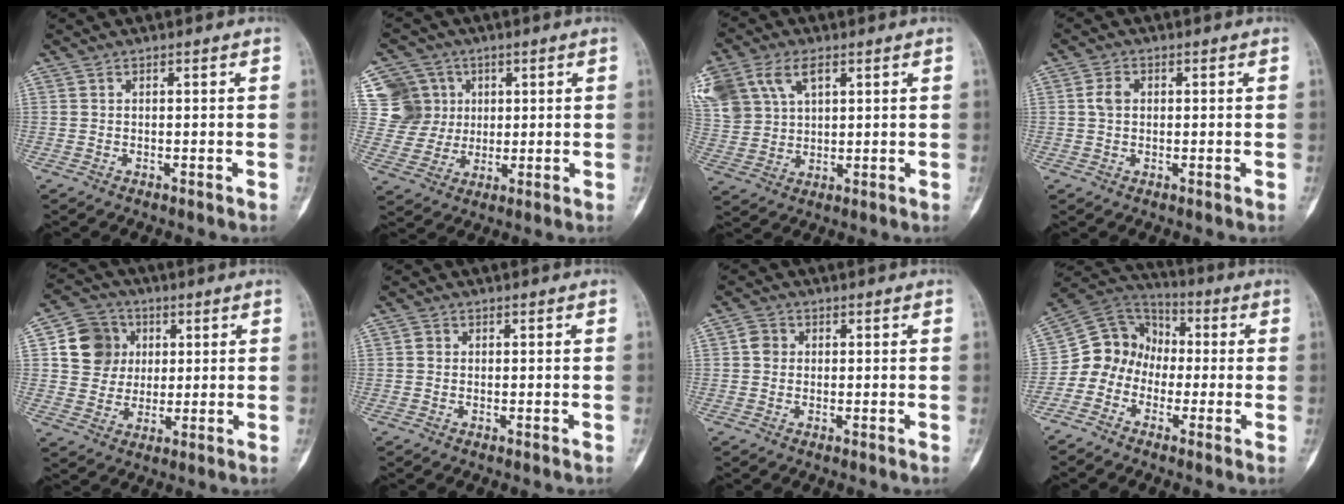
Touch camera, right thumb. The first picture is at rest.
{"total": 11.2, "force": [3.6, 10.5, 2.0], "torque": [0.000, 0.002, 0.077]}
{"total": 17.4, "force": [7.9, 11.5, 10.4], "torque": [-0.253, 0.020, 0.159]}
{"total": 2.8, "force": [0.4, 2.1, 1.9], "torque": [-0.031, 0.005, 0.006]}
{"total": 10.7, "force": [2.6, 9.6, 3.9], "torque": [-0.036, -0.002, 0.042]}
{"total": 1.1, "force": [0.1, 1.1, 0.3], "torque": [0.002, 0.002, 0.000]}
{"total": 2.8, "force": [0.4, 2.6, 1.1], "torque": [-0.002, 0.003, 0.002]}
{"total": 10.7, "force": [-2.4, 9.6, 4.0], "torque": [-0.043, 0.065, -0.060]}